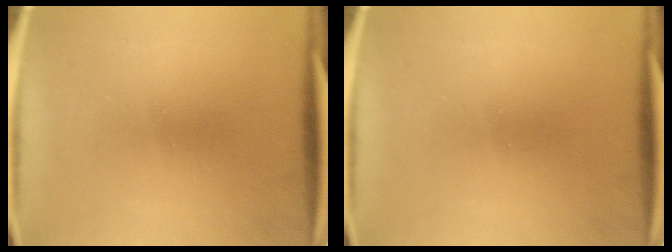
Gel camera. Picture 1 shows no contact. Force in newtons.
{"total": 0.0}